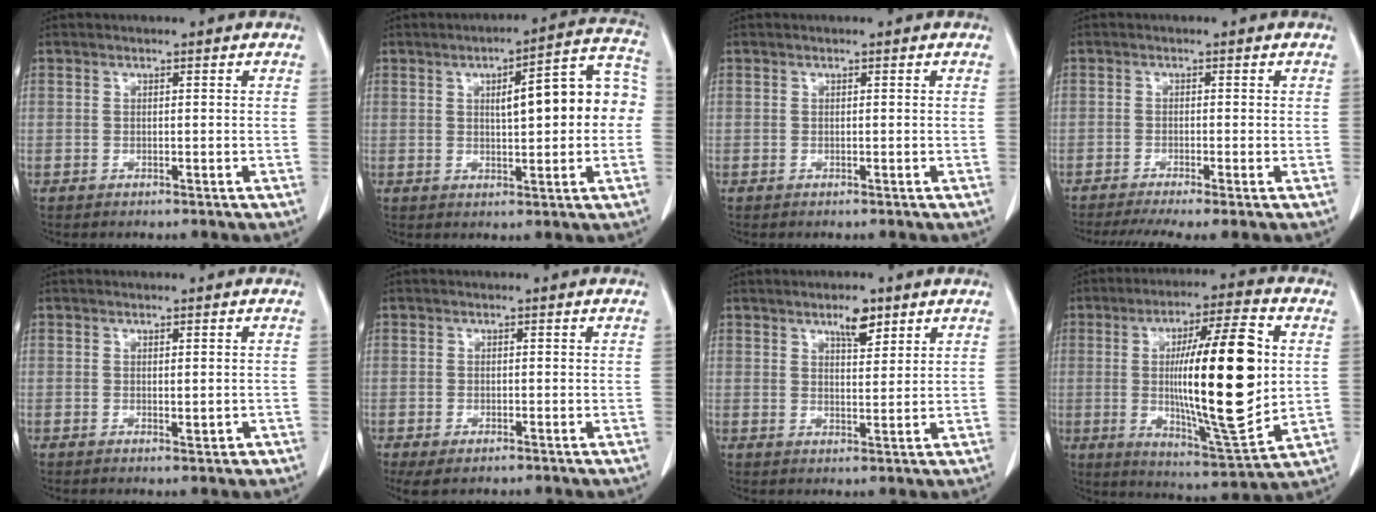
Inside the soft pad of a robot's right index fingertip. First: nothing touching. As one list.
[{"total": 12.9, "force": [1.0, 2.9, 12.6], "torque": [-0.165, 0.041, 0.014]}, {"total": 0.0}, {"total": 5.8, "force": [-4.1, 0.3, 4.0], "torque": [-0.065, -0.010, -0.069]}, {"total": 1.5, "force": [-0.3, 0.5, 1.4], "torque": [-0.021, -0.005, 0.001]}, {"total": 2.6, "force": [-1.5, 1.1, 1.9], "torque": [-0.037, -0.007, -0.020]}, {"total": 4.3, "force": [2.9, 1.3, 2.8], "torque": [-0.049, 0.000, 0.048]}, {"total": 20.8, "force": [1.6, 2.6, 20.6], "torque": [-0.338, -0.005, 0.025]}]